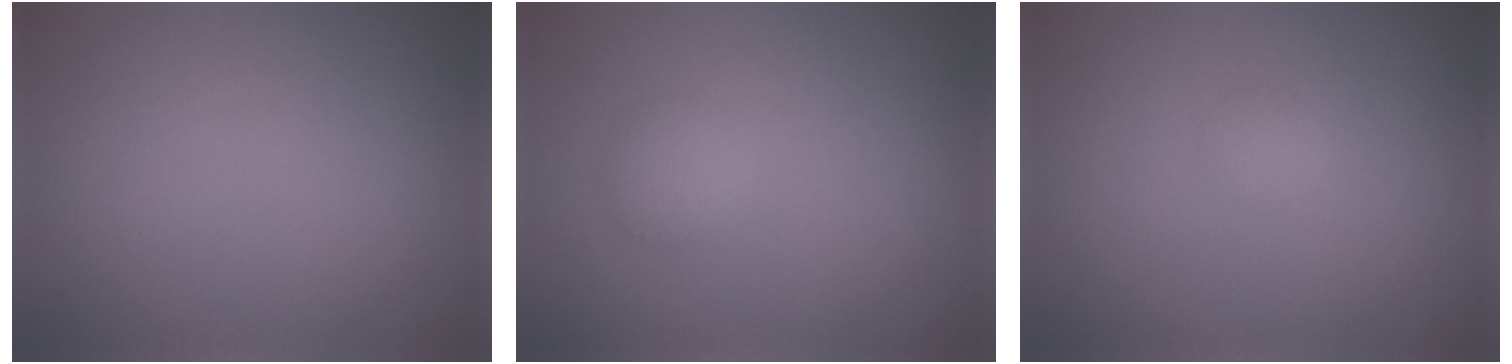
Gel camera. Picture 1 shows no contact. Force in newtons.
{"total": 1.7, "press": 1.7, "slide": 0.1}
{"total": 0.9, "press": 0.9, "slide": 0.0}